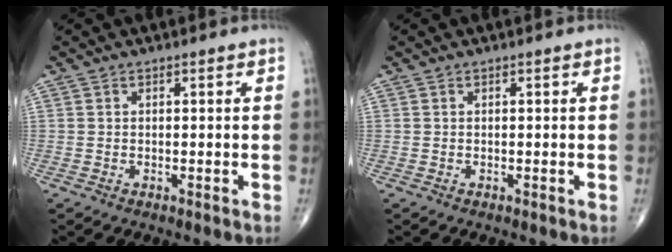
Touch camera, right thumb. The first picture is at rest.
{"total": 0.0}